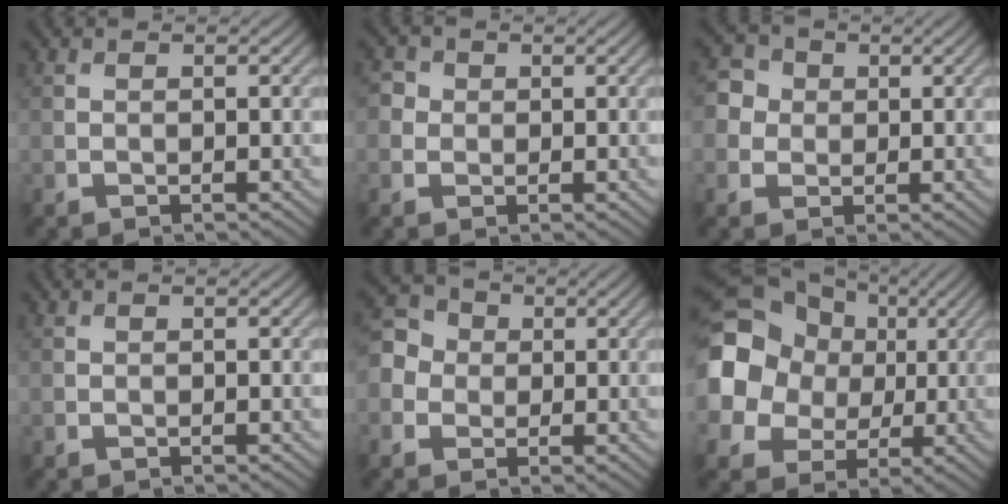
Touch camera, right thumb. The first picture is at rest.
{"total": 2.0, "force": [0.2, 1.9, 0.5], "torque": [-0.016, 0.002, 0.002]}
{"total": 3.5, "force": [0.4, 3.3, 1.1], "torque": [-0.032, 0.007, 0.002]}
{"total": 0.0}
{"total": 4.8, "force": [-0.1, 4.4, 1.8], "torque": [-0.052, 0.006, -0.014]}
{"total": 16.6, "force": [2.8, 14.7, 7.1], "torque": [-0.233, 0.012, 0.035]}